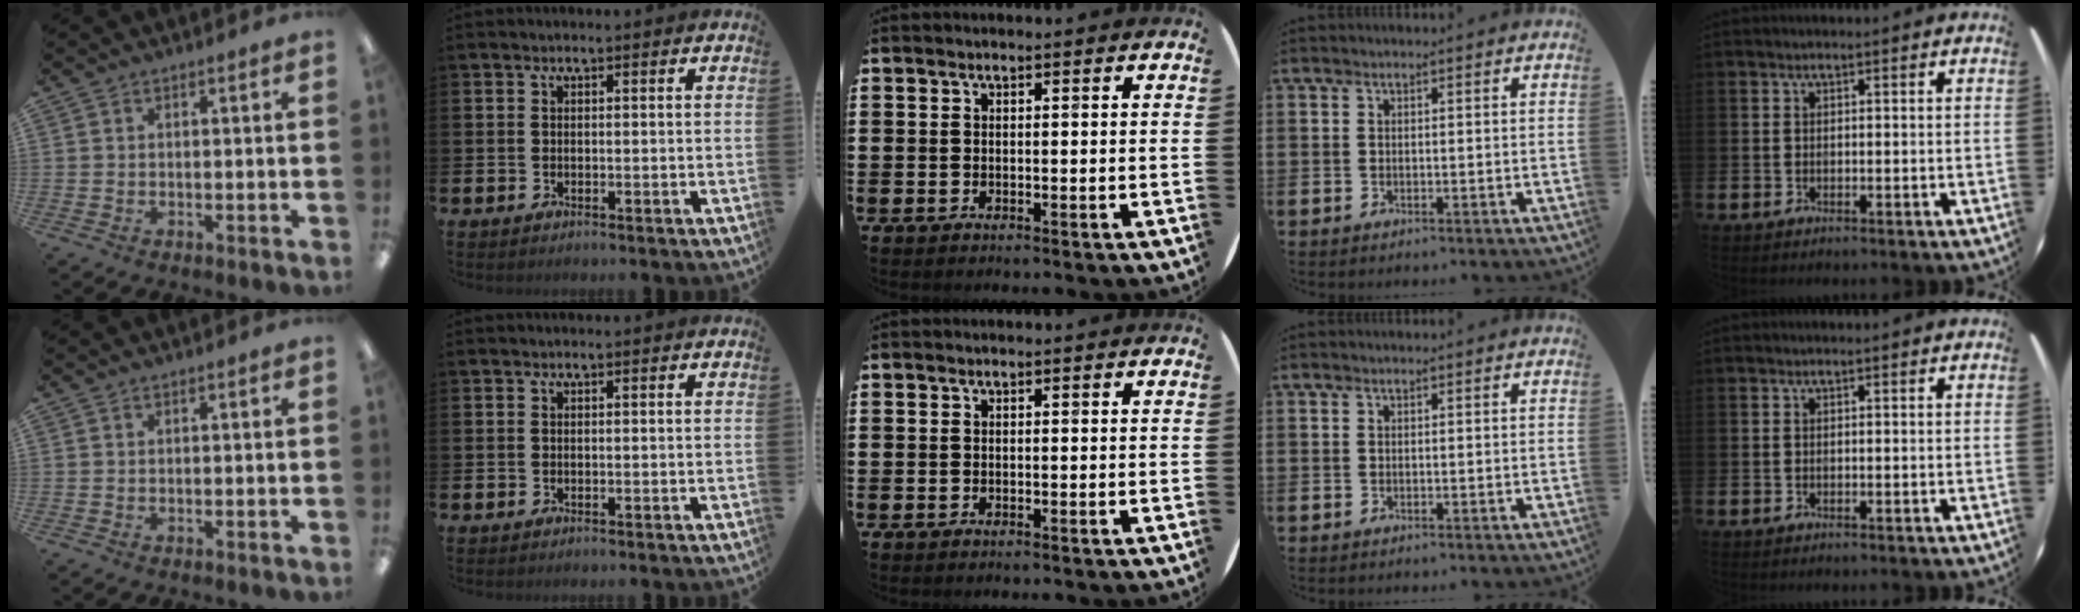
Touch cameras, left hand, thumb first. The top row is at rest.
{}